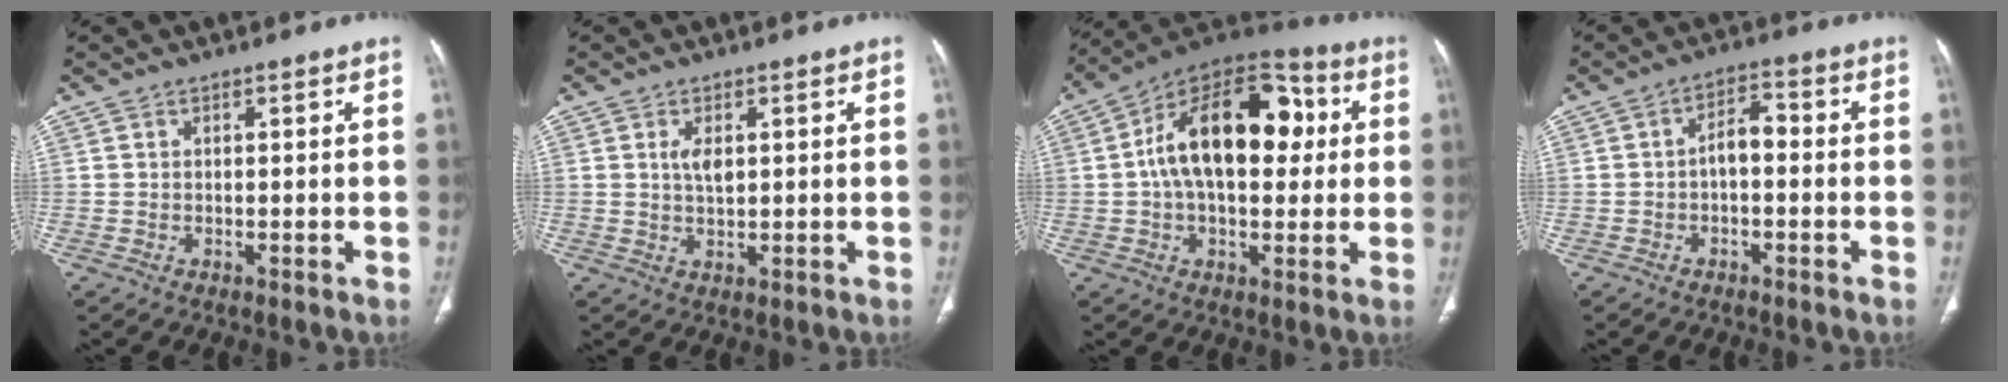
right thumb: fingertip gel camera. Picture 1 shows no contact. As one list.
[{"total": 3.1, "force": [0.8, 1.5, 2.6], "torque": [-0.044, -0.007, 0.017]}, {"total": 21.5, "force": [2.8, 12.2, 17.5], "torque": [-0.255, 0.033, 0.035]}, {"total": 4.4, "force": [-0.8, 2.4, 3.6], "torque": [-0.050, 0.025, -0.020]}]